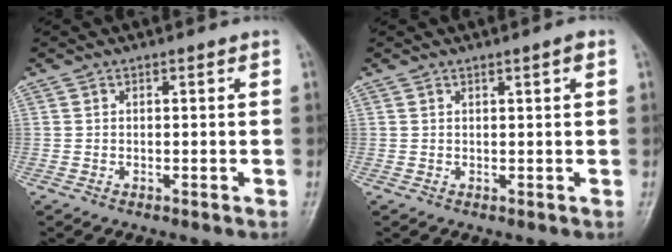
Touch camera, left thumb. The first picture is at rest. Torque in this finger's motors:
{"motor_torque": [-0.14, 0.02, 0.07, 0.03, 0.05]}